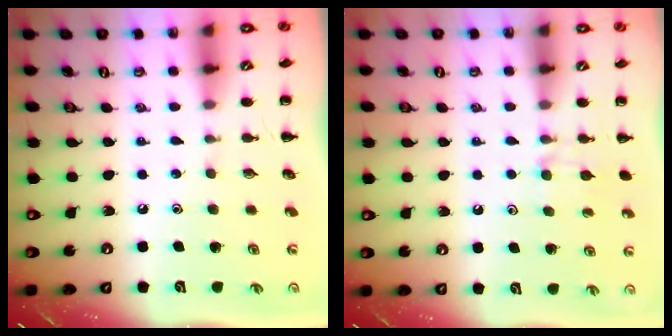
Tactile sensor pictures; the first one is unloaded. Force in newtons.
{"total": 6.3, "press": 6.0, "slide": 1.9}